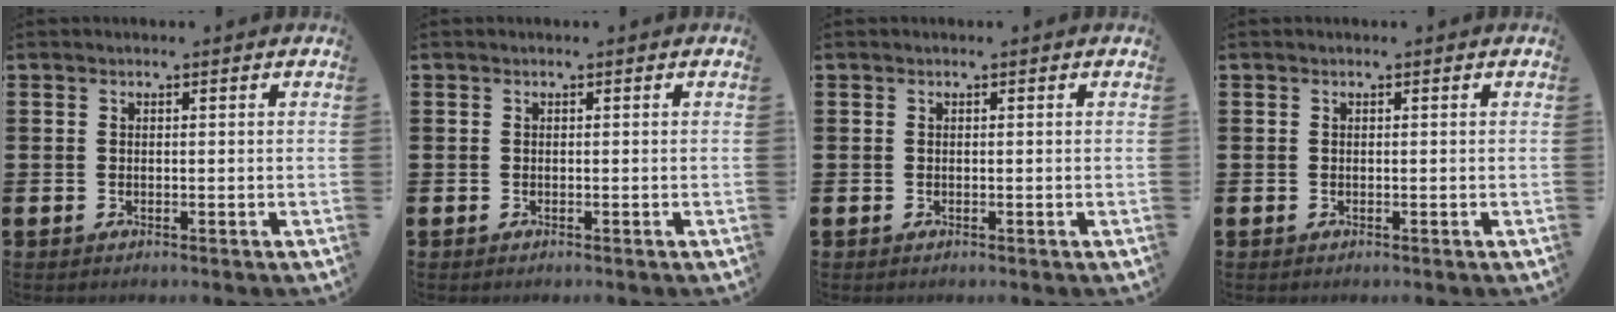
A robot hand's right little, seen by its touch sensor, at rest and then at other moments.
{"total": 0.0}
{"total": 0.0}
{"total": 0.0}